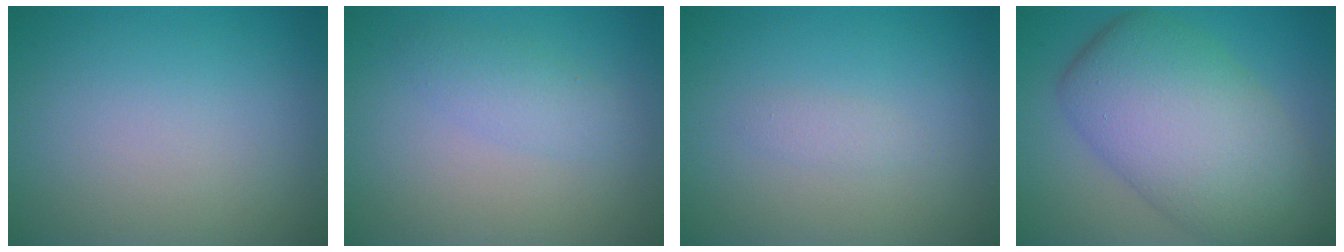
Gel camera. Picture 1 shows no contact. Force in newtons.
{"total": 1.9, "press": 1.9, "slide": 0.1}
{"total": 0.8, "press": 0.8, "slide": 0.0}
{"total": 10.6, "press": 10.6, "slide": 0.4}